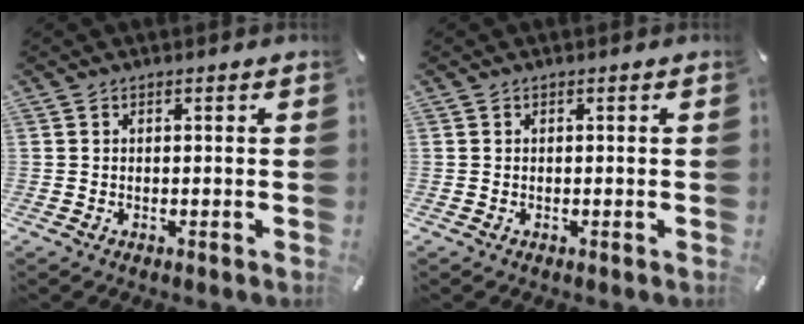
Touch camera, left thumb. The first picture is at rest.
{"total": 0.0}